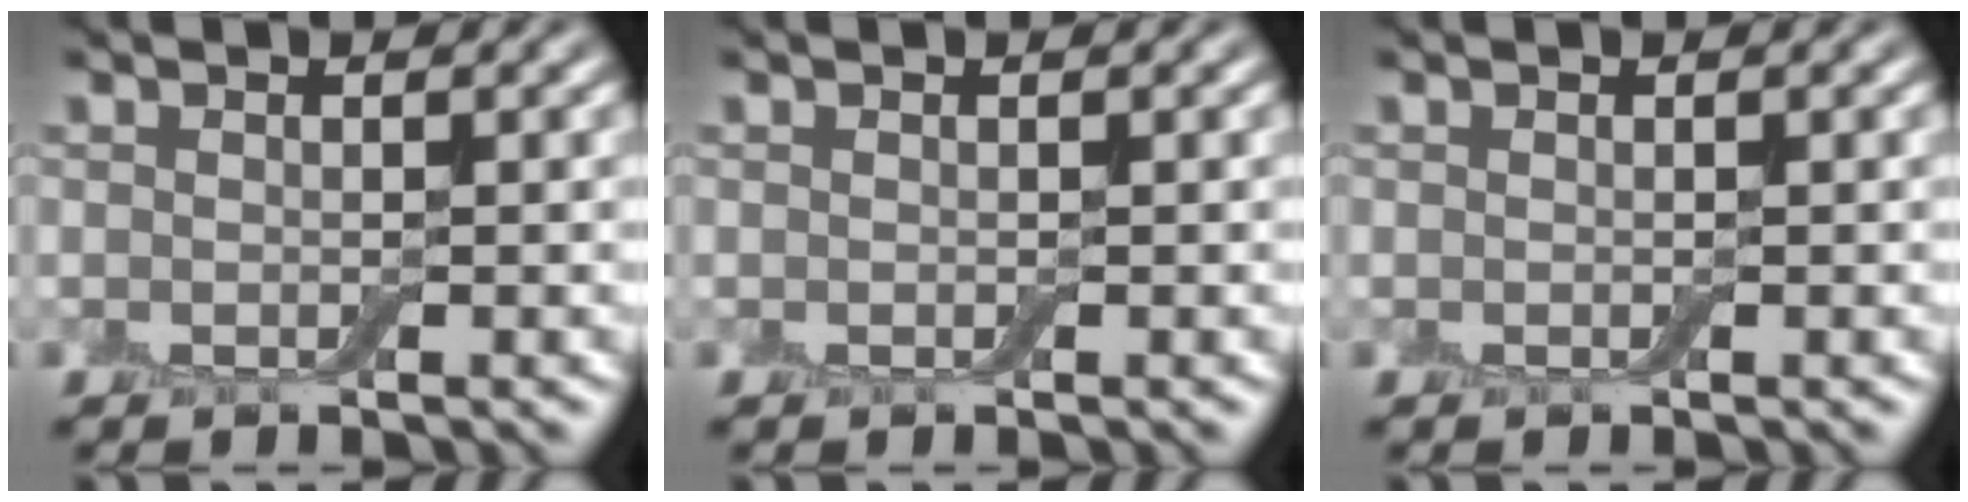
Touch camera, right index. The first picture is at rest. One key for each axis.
{"total": 0.0}
{"total": 0.0}